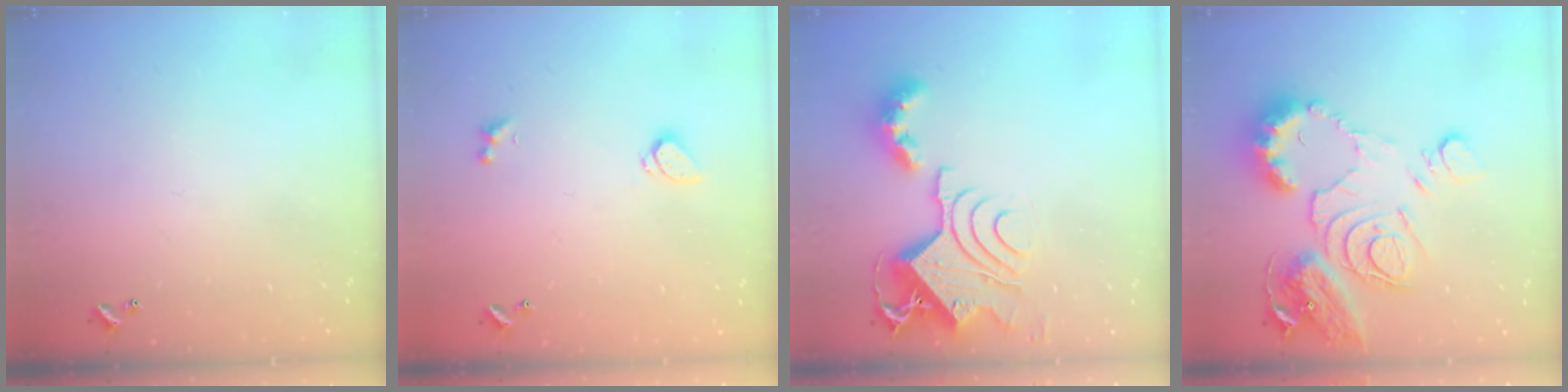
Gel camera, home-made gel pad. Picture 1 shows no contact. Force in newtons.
{"total": 1.8, "press": 1.7, "slide": 0.7}
{"total": 13.6, "press": 13.5, "slide": 1.5}
{"total": 18.9, "press": 18.7, "slide": 2.3}